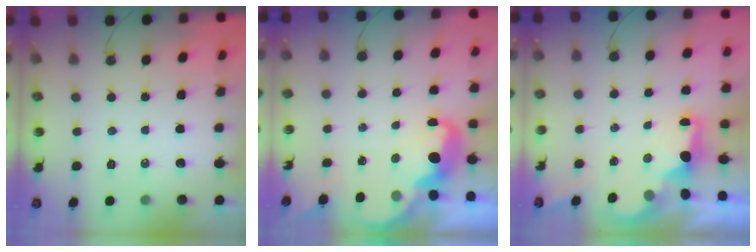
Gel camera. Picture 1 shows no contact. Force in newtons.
{"total": 4.9, "press": 4.9, "slide": 0.8}
{"total": 1.9, "press": 1.7, "slide": 0.7}